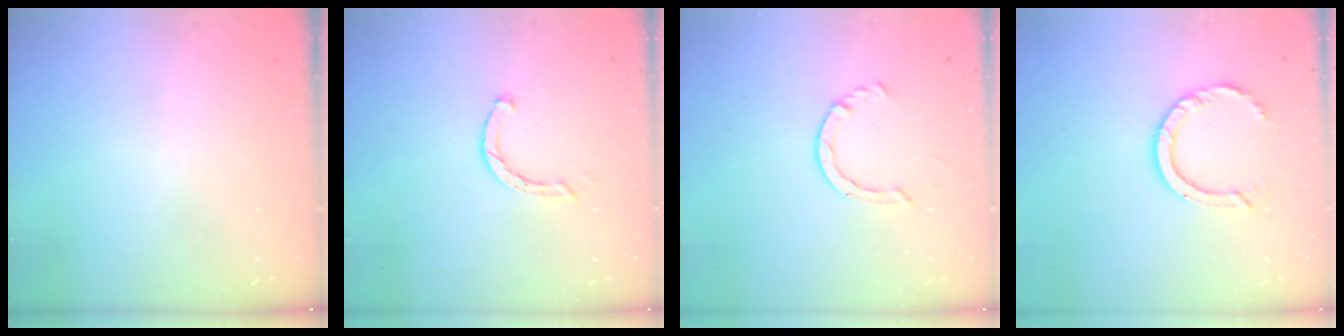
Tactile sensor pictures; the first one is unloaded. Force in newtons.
{"total": 1.6, "press": 1.6, "slide": 0.2}
{"total": 2.9, "press": 2.9, "slide": 0.4}
{"total": 8.3, "press": 8.2, "slide": 0.6}